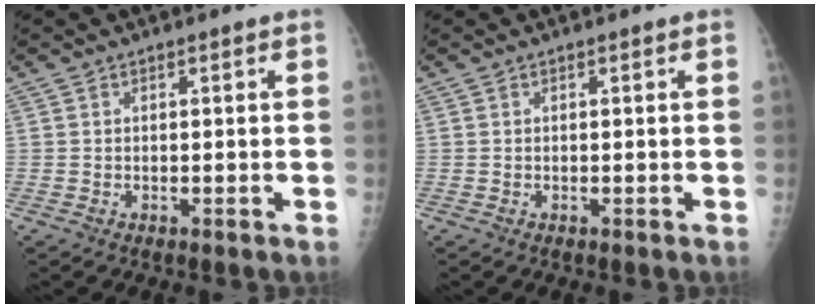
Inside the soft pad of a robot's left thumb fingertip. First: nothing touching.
{"total": 0.0}